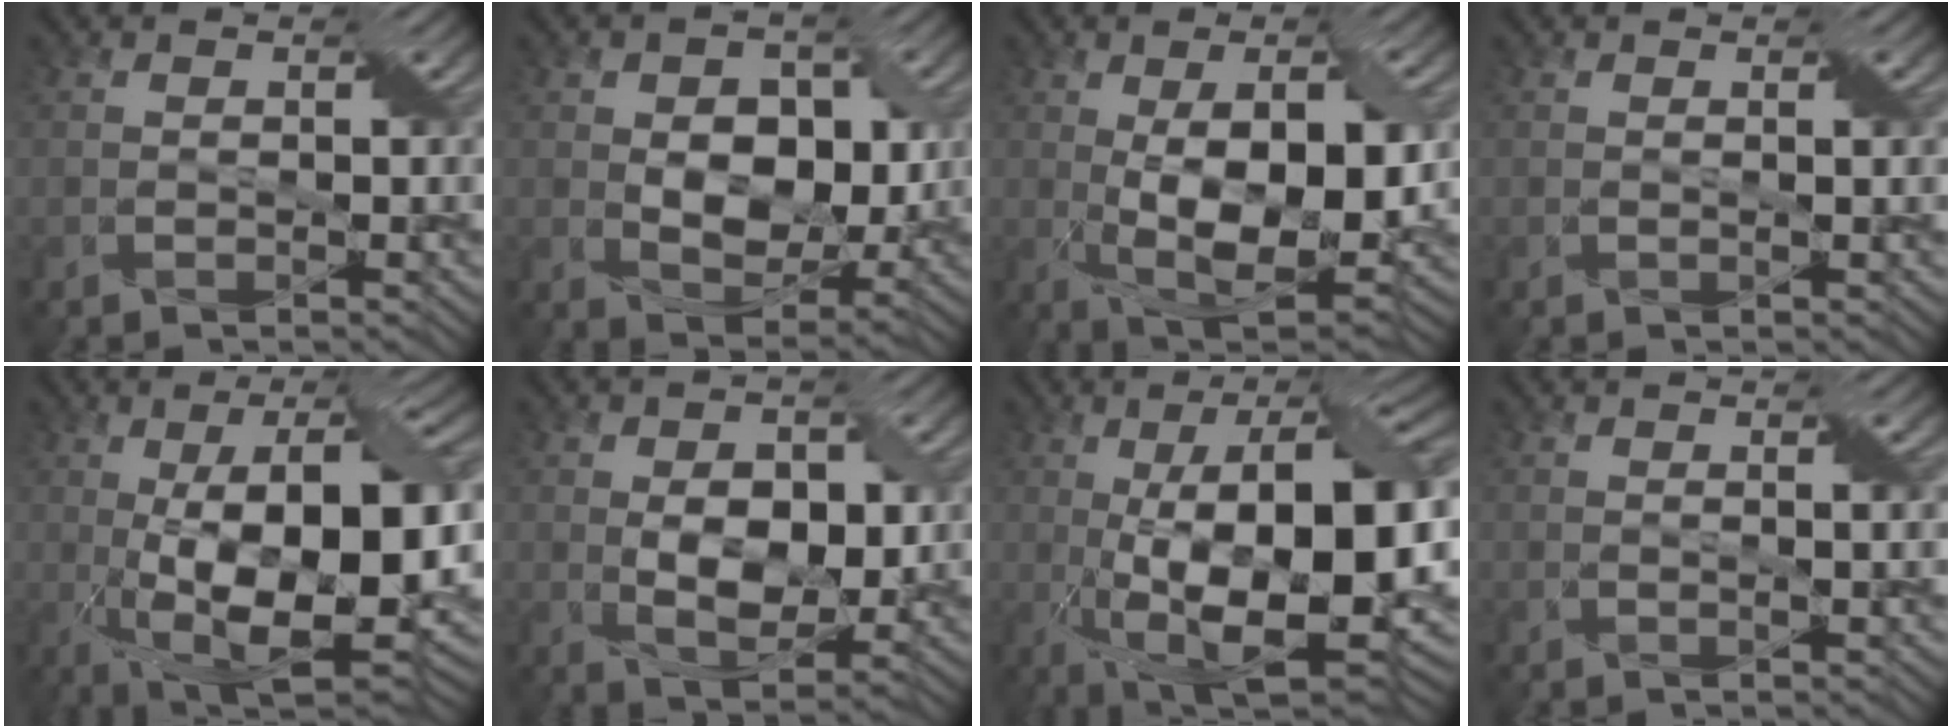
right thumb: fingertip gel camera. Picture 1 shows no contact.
{"total": 7.9, "force": [0.3, 5.3, 5.9], "torque": [-0.101, -0.003, 0.002]}
{"total": 12.2, "force": [-0.2, 5.6, 10.8], "torque": [-0.181, -0.009, 0.005]}
{"total": 0.8, "force": [0.3, -0.2, 0.8], "torque": [-0.012, 0.000, 0.002]}
{"total": 15.6, "force": [-1.3, 6.1, 14.3], "torque": [-0.224, 0.002, -0.022]}
{"total": 7.5, "force": [0.1, 4.5, 6.0], "torque": [-0.106, -0.008, 0.004]}
{"total": 17.4, "force": [-1.6, 6.5, 16.1], "torque": [-0.254, 0.007, -0.030]}
{"total": 1.5, "force": [0.4, -0.1, 1.4], "torque": [-0.022, 0.002, 0.003]}